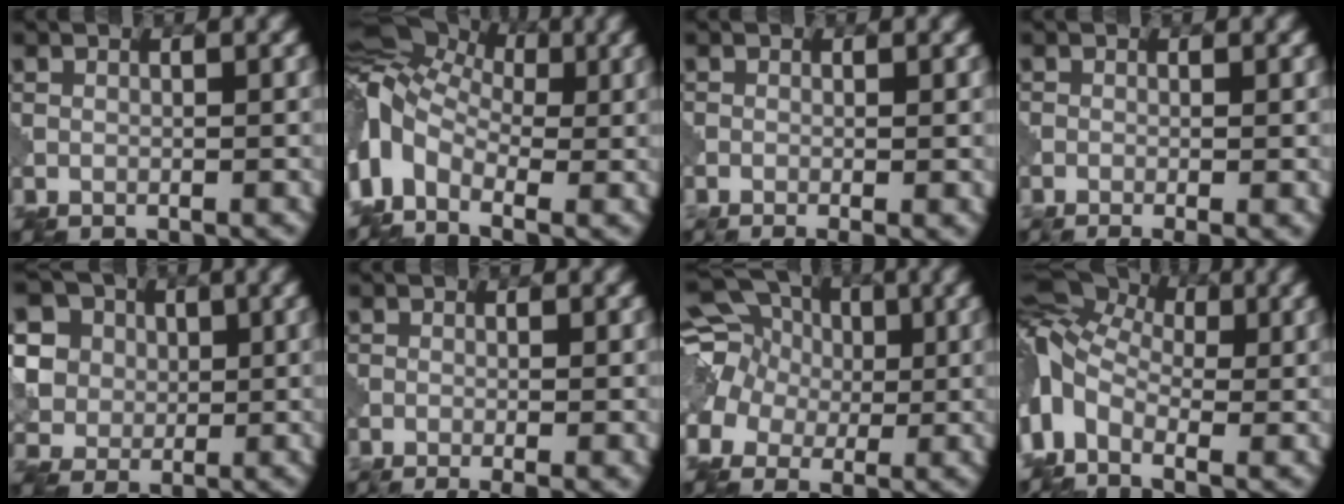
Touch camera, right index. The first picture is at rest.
{"total": 9.1, "force": [0.2, 6.5, 6.3], "torque": [-0.145, 0.006, 0.000]}
{"total": 3.5, "force": [-0.8, 1.6, 3.0], "torque": [-0.019, 0.000, -0.007]}
{"total": 3.7, "force": [-1.1, 1.6, 3.1], "torque": [-0.018, -0.001, -0.011]}
{"total": 9.1, "force": [3.5, 7.8, 3.0], "torque": [-0.095, 0.023, 0.055]}
{"total": 4.2, "force": [-1.4, 1.8, 3.4], "torque": [-0.019, -0.001, -0.015]}
{"total": 11.9, "force": [3.1, 10.4, 4.9], "torque": [-0.142, 0.044, 0.017]}
{"total": 7.7, "force": [0.6, 5.3, 5.6], "torque": [-0.142, 0.006, 0.004]}